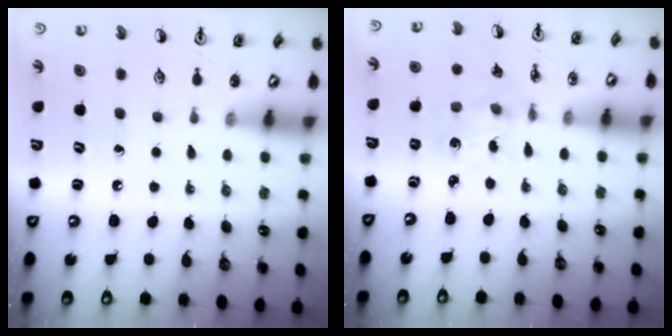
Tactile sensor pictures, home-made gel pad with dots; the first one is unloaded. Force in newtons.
{"total": 1.0, "press": 1.0, "slide": 0.2}